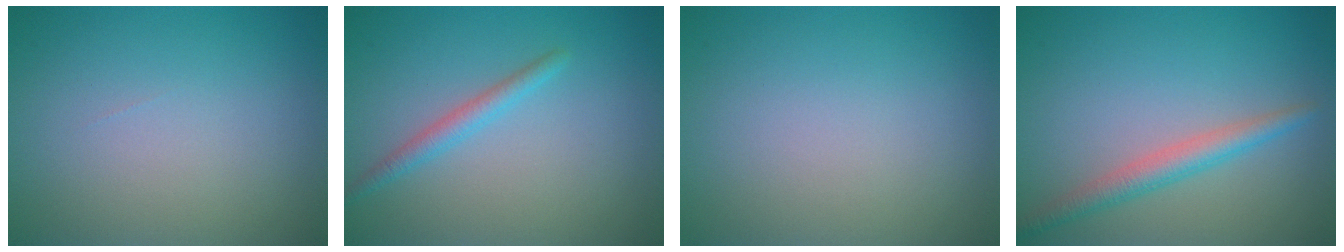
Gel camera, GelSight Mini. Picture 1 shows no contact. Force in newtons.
{"total": 1.8, "press": 1.8, "slide": 0.1}
{"total": 0.0}
{"total": 2.7, "press": 2.7, "slide": 0.1}